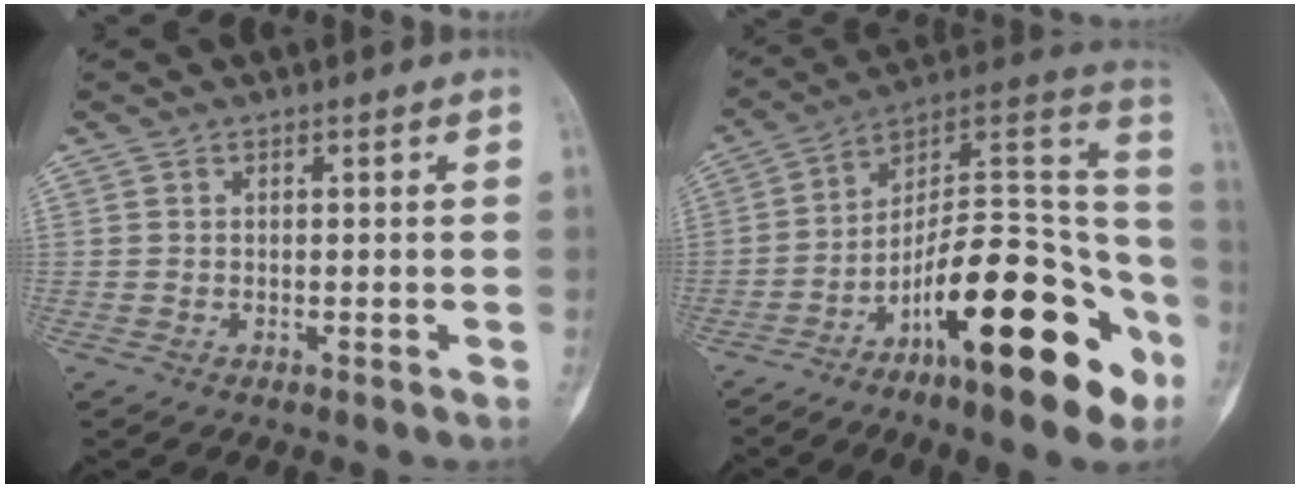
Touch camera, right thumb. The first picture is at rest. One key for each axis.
{"total": 25.7, "fx": -12.0, "fy": 8.1, "fz": 21.2, "tx": -0.263, "ty": 0.092, "tz": -0.183}